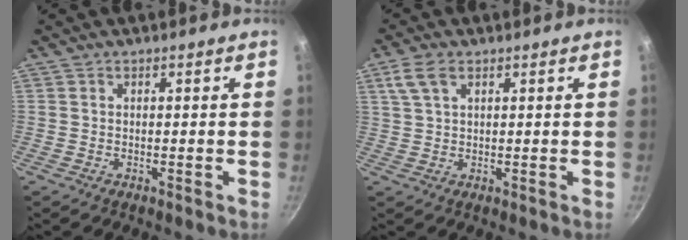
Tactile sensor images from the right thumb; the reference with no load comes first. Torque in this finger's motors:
{"motor_torque": [0.38, 2.21, 0.35, 0.76, 0.29]}